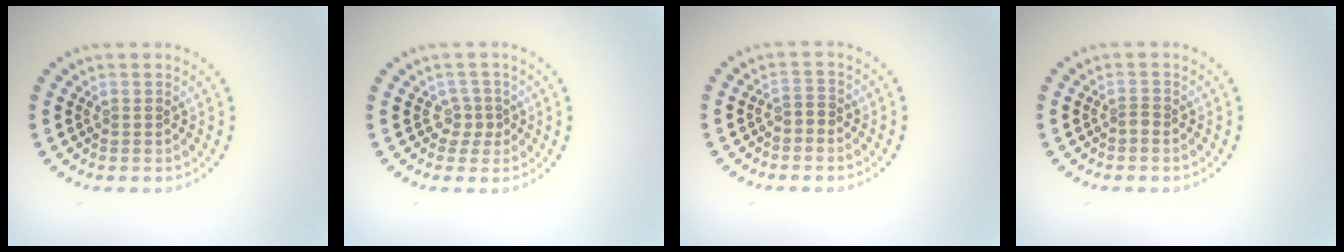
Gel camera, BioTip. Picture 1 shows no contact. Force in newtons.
{"total": 1.7, "press": 1.1, "slide": 1.3}
{"total": 1.1, "press": 1.0, "slide": 0.5}
{"total": 0.8, "press": 0.3, "slide": 0.7}